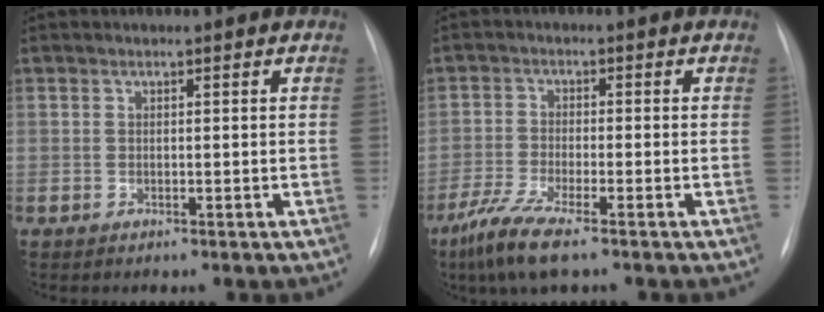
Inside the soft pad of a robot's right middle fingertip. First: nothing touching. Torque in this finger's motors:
{"motor_torque": [1.20, -0.94, 0.21, 0.11]}